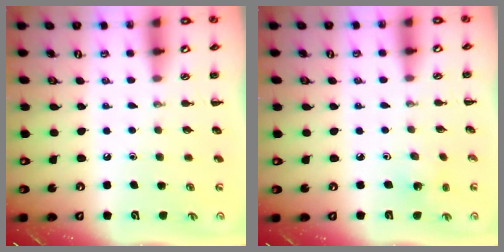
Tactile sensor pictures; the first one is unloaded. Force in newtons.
{"total": 1.6, "press": 1.5, "slide": 0.5}